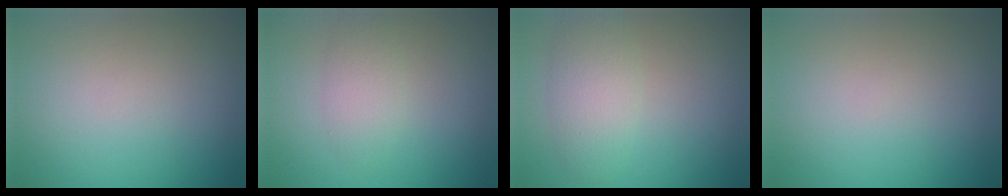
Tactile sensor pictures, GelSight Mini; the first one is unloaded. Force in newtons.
{"total": 2.2, "press": 2.1, "slide": 0.1}
{"total": 3.4, "press": 3.4, "slide": 0.1}
{"total": 0.0}